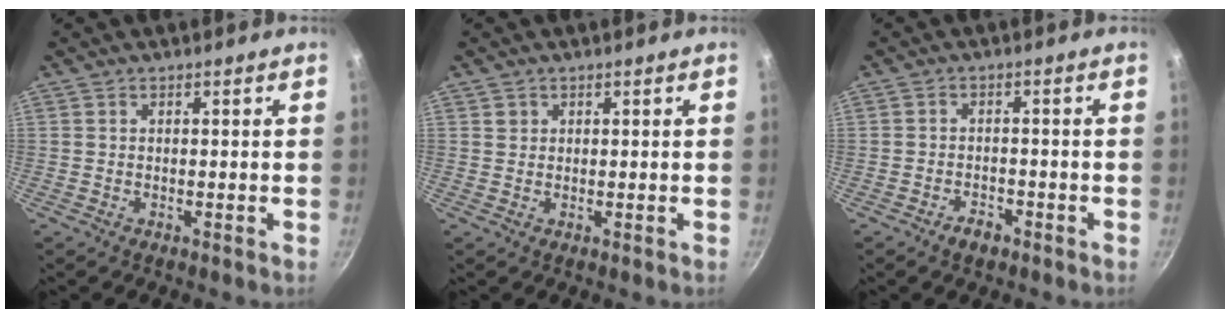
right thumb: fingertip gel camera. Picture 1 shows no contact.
{"total": 1.0, "force": [0.5, 0.9, 0.2], "torque": [0.004, 0.005, 0.007]}
{"total": 3.1, "force": [-2.2, 1.6, 1.4], "torque": [-0.015, 0.021, -0.033]}